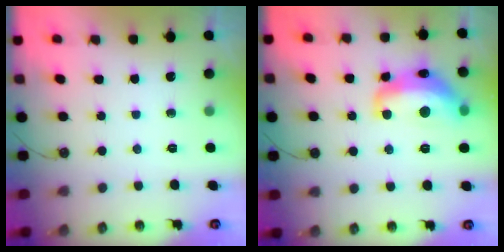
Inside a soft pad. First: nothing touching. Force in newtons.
{"total": 8.1, "press": 8.1, "slide": 0.8}